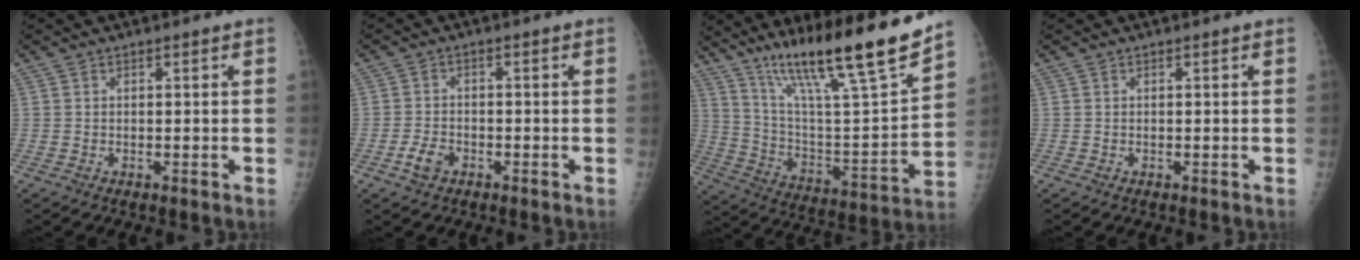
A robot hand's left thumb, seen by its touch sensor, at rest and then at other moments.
{"total": 3.4, "force": [-1.8, 2.2, 1.9], "torque": [-0.035, 0.010, -0.032]}
{"total": 23.9, "force": [17.4, 2.2, 16.2], "torque": [-0.242, -0.069, 0.302]}
{"total": 0.0}